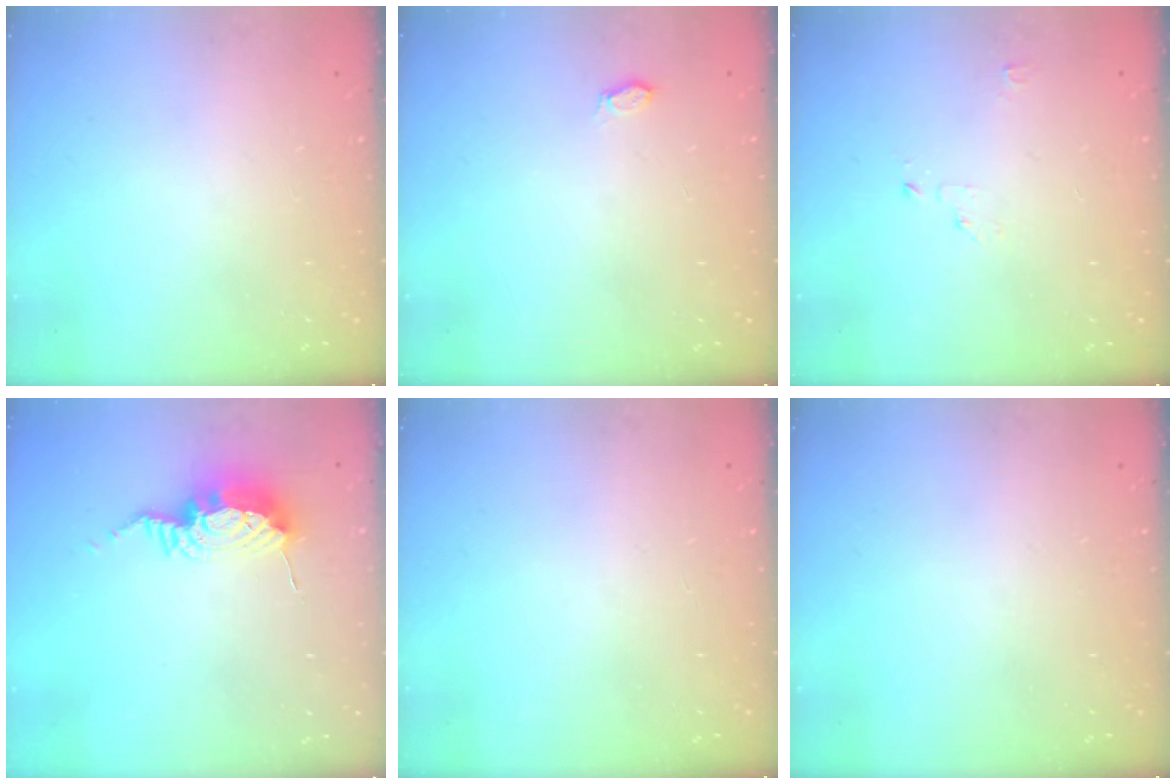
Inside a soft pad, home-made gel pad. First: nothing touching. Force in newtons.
{"total": 2.9, "press": 2.7, "slide": 1.1}
{"total": 2.1, "press": 2.1, "slide": 0.2}
{"total": 9.8, "press": 9.7, "slide": 0.9}
{"total": 0.0}
{"total": 0.0}